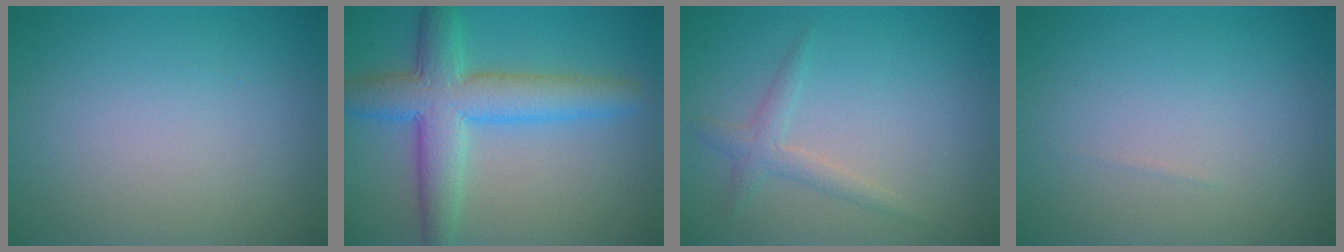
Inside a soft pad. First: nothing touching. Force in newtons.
{"total": 6.7, "press": 6.7, "slide": 0.1}
{"total": 1.7, "press": 1.7, "slide": 0.1}
{"total": 0.0}